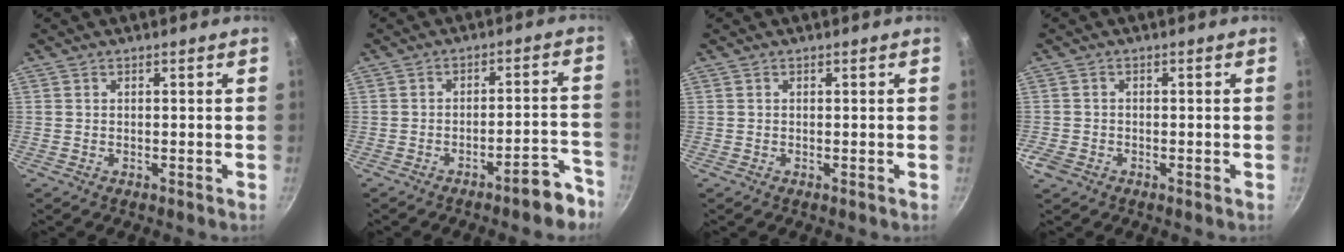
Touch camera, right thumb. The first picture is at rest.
{"total": 6.8, "force": [-5.0, 1.6, 4.4], "torque": [-0.048, 0.053, -0.068]}
{"total": 0.0}
{"total": 2.6, "force": [-1.4, 1.9, 1.2], "torque": [-0.023, 0.003, -0.027]}